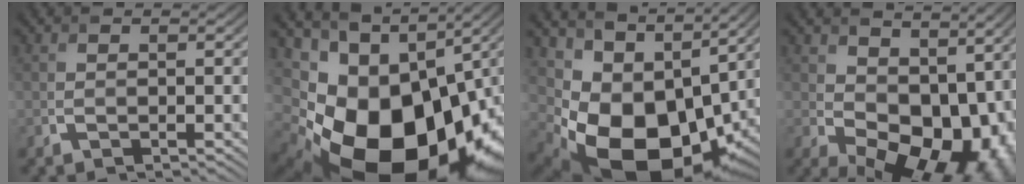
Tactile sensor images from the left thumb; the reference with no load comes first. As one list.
[{"total": 20.4, "force": [-4.7, 14.4, 13.7], "torque": [-0.245, -0.056, -0.049]}, {"total": 14.7, "force": [-0.9, 10.8, 9.9], "torque": [-0.186, -0.038, 0.012]}, {"total": 13.8, "force": [1.9, 9.4, 10.0], "torque": [-0.139, -0.025, 0.061]}]